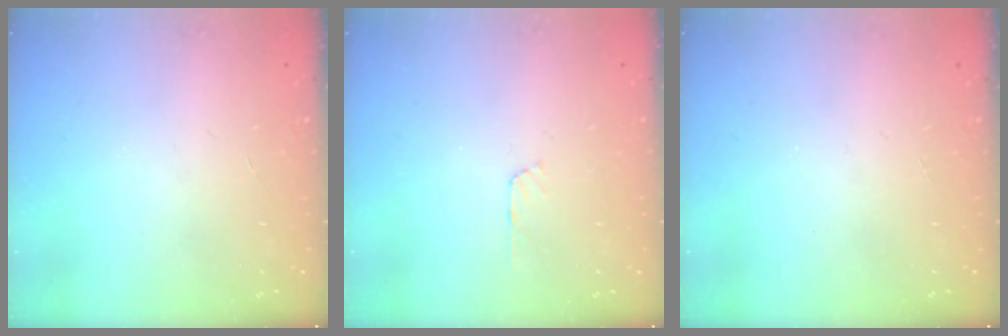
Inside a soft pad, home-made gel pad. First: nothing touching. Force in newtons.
{"total": 3.0, "press": 2.9, "slide": 0.4}
{"total": 0.0}